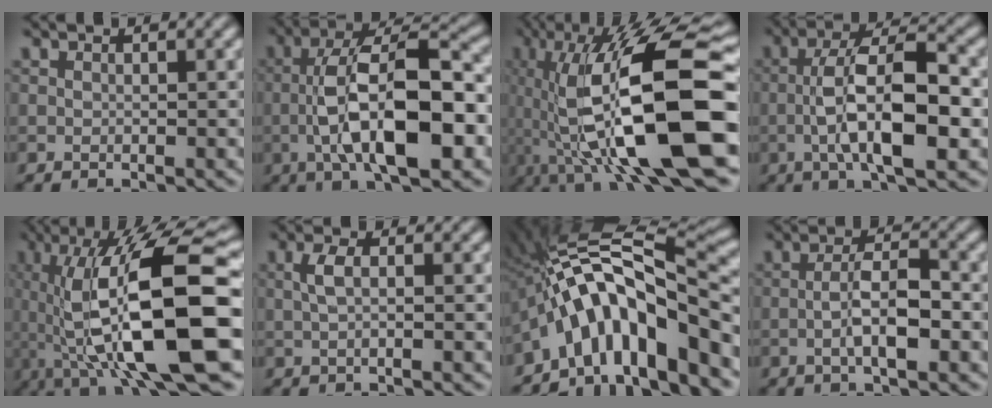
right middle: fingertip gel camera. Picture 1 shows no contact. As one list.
[{"total": 11.2, "force": [-2.6, 3.7, 10.2], "torque": [-0.176, 0.021, -0.036]}, {"total": 14.5, "force": [-2.9, 4.5, 13.5], "torque": [-0.246, 0.015, -0.044]}, {"total": 9.0, "force": [-2.1, 2.8, 8.3], "torque": [-0.140, 0.021, -0.033]}, {"total": 13.9, "force": [-1.5, 4.2, 13.2], "torque": [-0.230, 0.010, -0.022]}, {"total": 1.6, "force": [0.0, 0.4, 1.5], "torque": [-0.034, 0.010, 0.004]}, {"total": 12.1, "force": [-5.4, 4.1, 10.0], "torque": [-0.145, 0.028, -0.087]}, {"total": 4.1, "force": [-1.4, 1.1, 3.7], "torque": [-0.067, 0.015, -0.023]}]